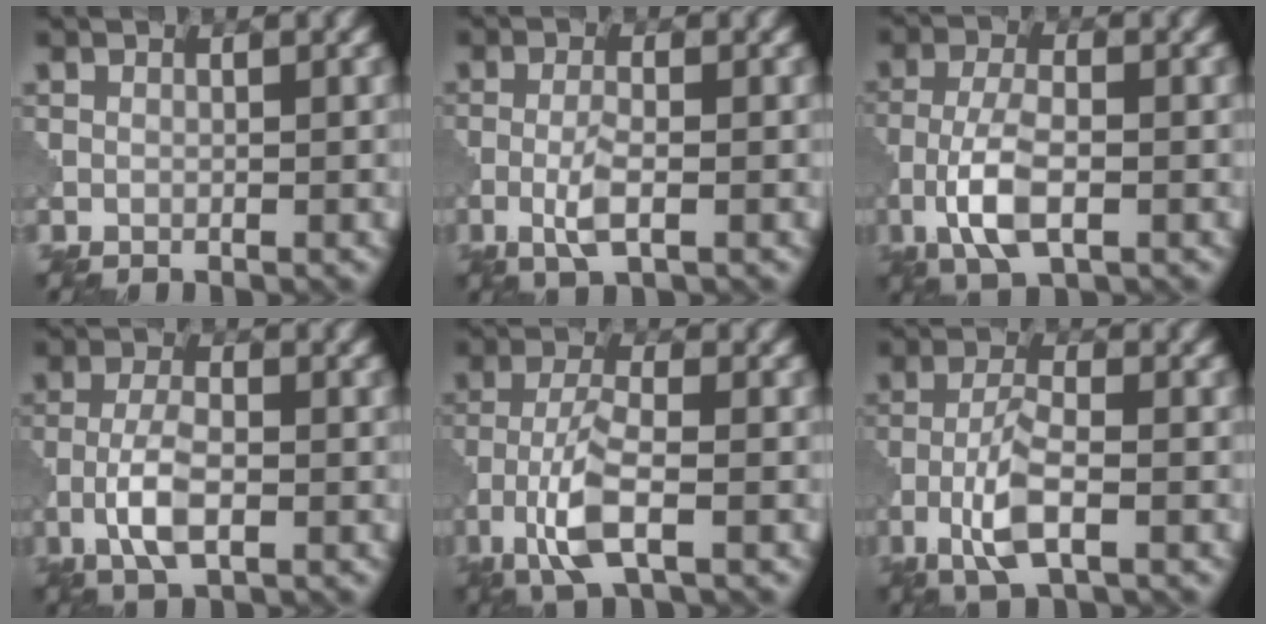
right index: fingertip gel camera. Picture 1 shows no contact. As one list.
[{"total": 2.8, "force": [-0.9, 0.7, 2.6], "torque": [-0.054, 0.000, -0.023]}, {"total": 5.4, "force": [-2.0, 2.2, 4.5], "torque": [-0.096, 0.000, -0.043]}, {"total": 4.2, "force": [-1.4, 1.6, 3.6], "torque": [-0.075, 0.002, -0.033]}, {"total": 5.6, "force": [-2.5, 1.7, 4.7], "torque": [-0.100, 0.003, -0.055]}, {"total": 4.7, "force": [-2.0, 1.4, 4.0], "torque": [-0.085, 0.002, -0.044]}]